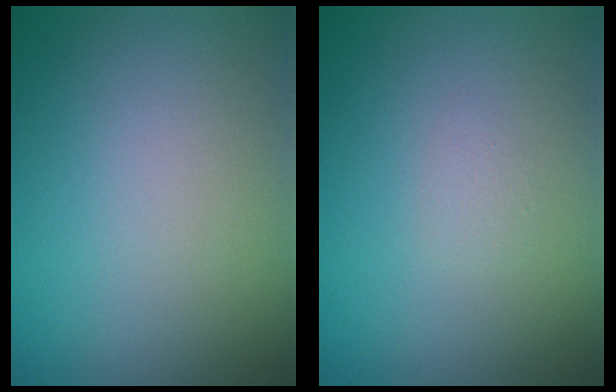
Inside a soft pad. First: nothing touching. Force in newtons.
{"total": 0.5, "press": 0.5, "slide": 0.1}